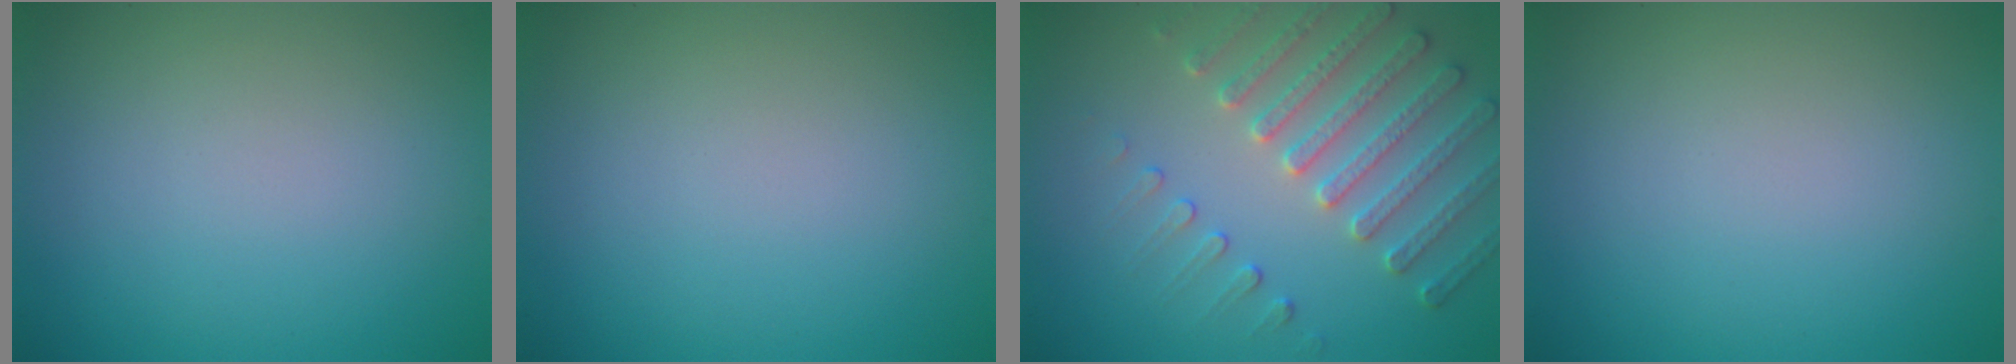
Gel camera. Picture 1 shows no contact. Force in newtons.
{"total": 0.0}
{"total": 4.1, "press": 4.0, "slide": 0.8}
{"total": 0.0}